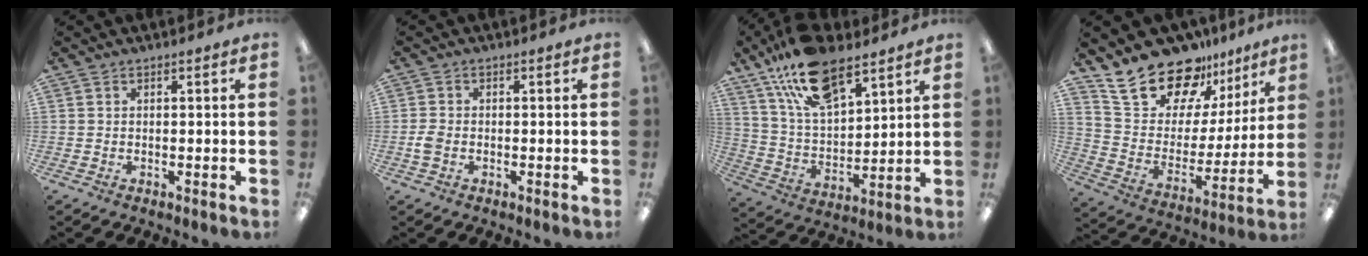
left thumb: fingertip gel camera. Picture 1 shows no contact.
{"total": 2.6, "force": [-0.6, 1.7, 1.8], "torque": [-0.039, 0.002, -0.013]}
{"total": 18.4, "force": [12.6, 8.3, 10.5], "torque": [-0.201, -0.051, 0.227]}
{"total": 20.6, "force": [16.8, 9.9, 6.9], "torque": [-0.137, -0.123, 0.305]}